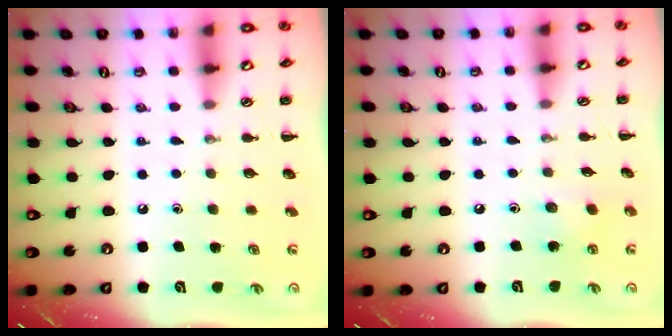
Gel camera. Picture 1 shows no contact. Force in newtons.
{"total": 4.3, "press": 4.2, "slide": 1.2}